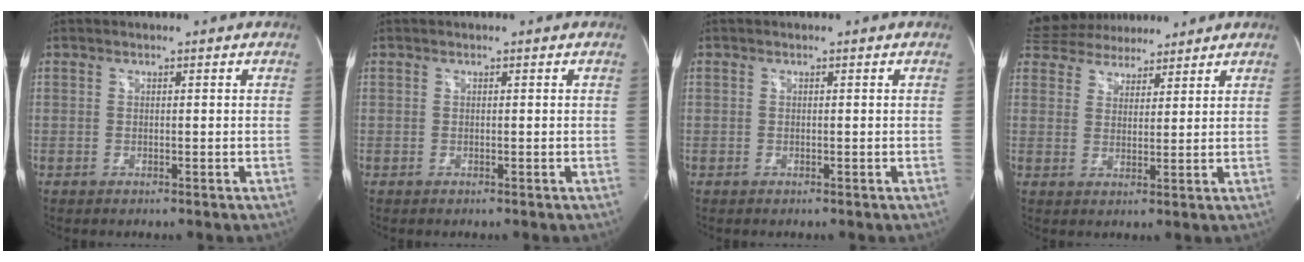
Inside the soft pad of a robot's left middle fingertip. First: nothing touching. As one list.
[{"total": 0.0}, {"total": 0.0}, {"total": 11.0, "force": [9.8, 3.9, 2.8], "torque": [-0.053, 0.032, 0.161]}]